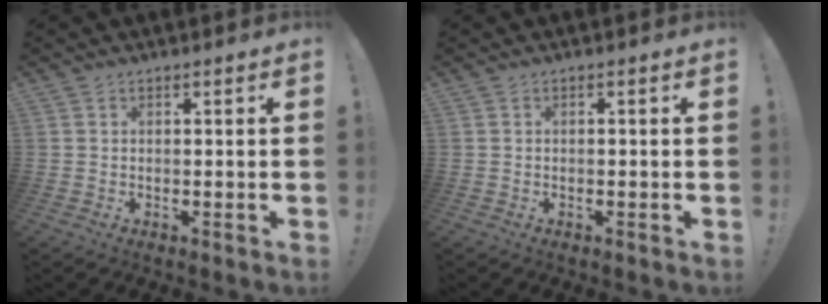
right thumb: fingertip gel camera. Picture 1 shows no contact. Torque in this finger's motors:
{"motor_torque": [0.06, 0.08, 0.05, -0.14, 0.00]}